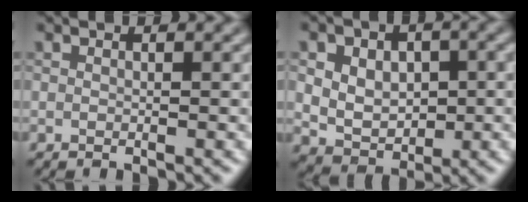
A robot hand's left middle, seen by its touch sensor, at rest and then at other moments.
{"total": 8.1, "force": [1.9, 6.1, 5.0], "torque": [-0.079, 0.033, 0.023]}